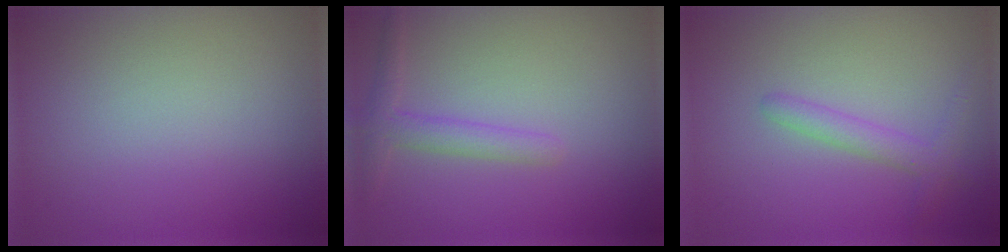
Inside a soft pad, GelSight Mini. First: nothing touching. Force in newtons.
{"total": 2.1, "press": 2.1, "slide": 0.2}
{"total": 2.1, "press": 2.1, "slide": 0.0}